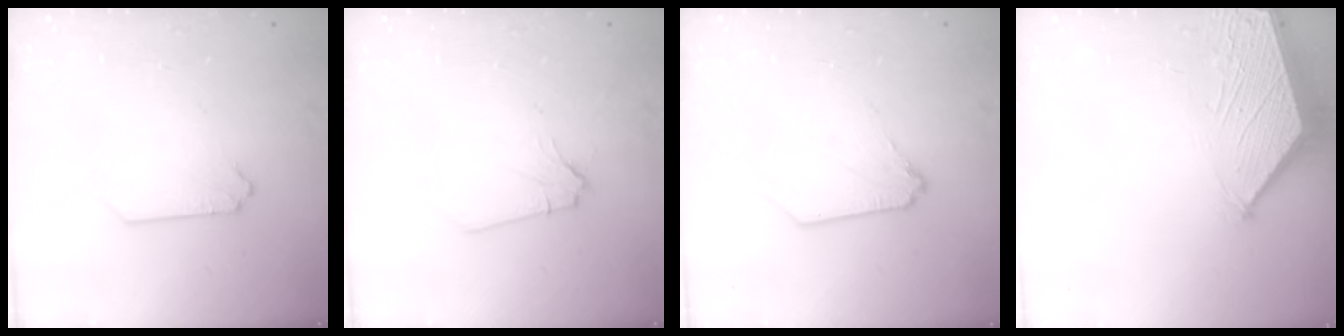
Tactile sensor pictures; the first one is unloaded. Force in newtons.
{"total": 1.6, "press": 1.6, "slide": 0.2}
{"total": 0.6, "press": 0.6, "slide": 0.1}
{"total": 2.9, "press": 2.9, "slide": 0.4}